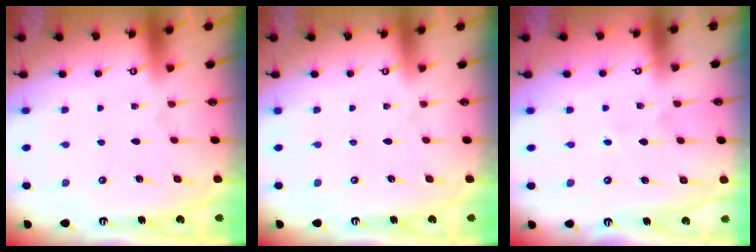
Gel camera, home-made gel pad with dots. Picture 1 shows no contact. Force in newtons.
{"total": 0.0}
{"total": 2.2, "press": 2.0, "slide": 0.8}